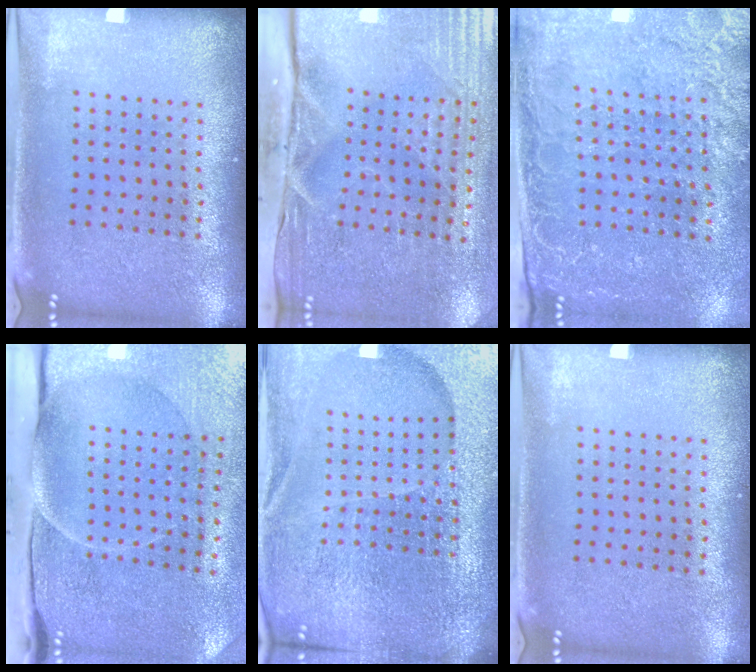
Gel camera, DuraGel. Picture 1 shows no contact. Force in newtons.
{"total": 4.8, "press": 4.1, "slide": 2.5}
{"total": 2.9, "press": 2.8, "slide": 0.8}
{"total": 4.8, "press": 3.9, "slide": 2.8}
{"total": 6.6, "press": 5.7, "slide": 3.3}
{"total": 0.0}